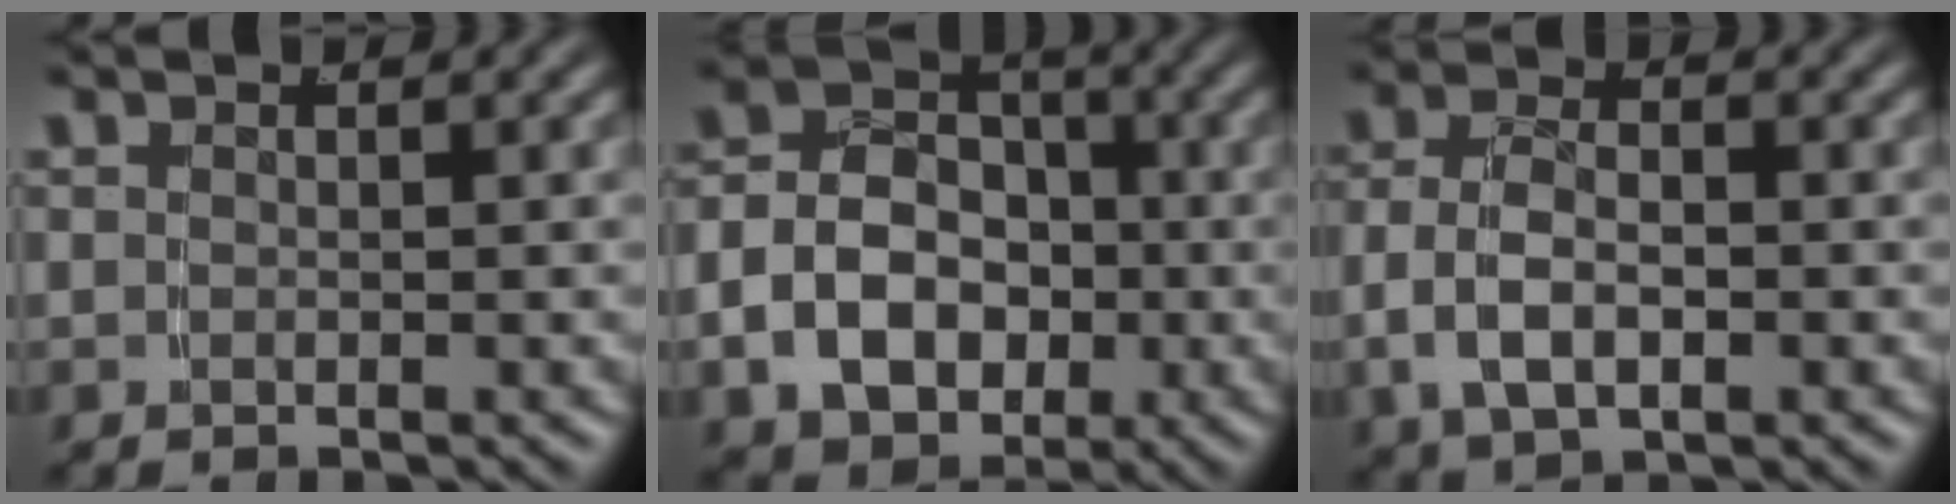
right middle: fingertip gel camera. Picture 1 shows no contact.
{"total": 11.1, "force": [-2.4, 9.3, 5.6], "torque": [-0.107, -0.026, -0.043]}
{"total": 4.9, "force": [-0.7, 3.2, 3.7], "torque": [-0.077, -0.005, -0.008]}